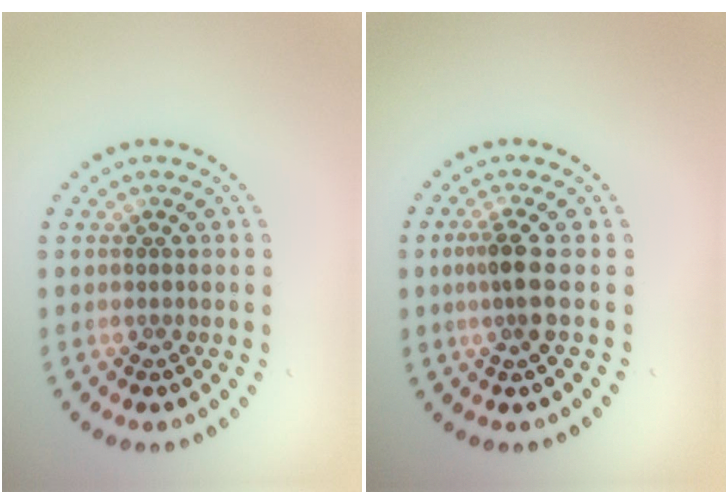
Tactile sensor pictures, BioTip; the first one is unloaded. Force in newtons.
{"total": 2.3, "press": 1.8, "slide": 1.5}